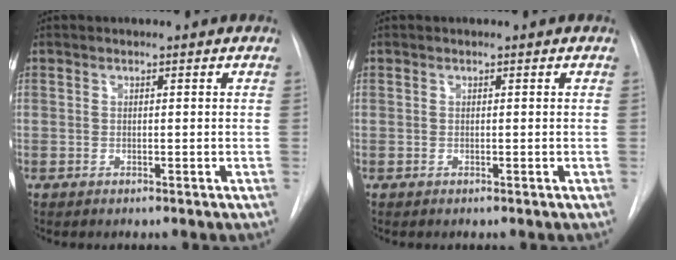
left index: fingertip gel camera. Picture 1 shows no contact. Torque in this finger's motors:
{"motor_torque": [0.00, 0.00, 0.00, 0.00]}